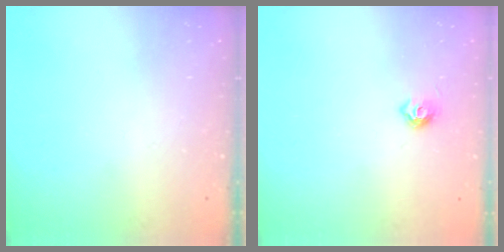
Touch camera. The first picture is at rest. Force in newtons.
{"total": 6.1, "press": 6.0, "slide": 0.9}